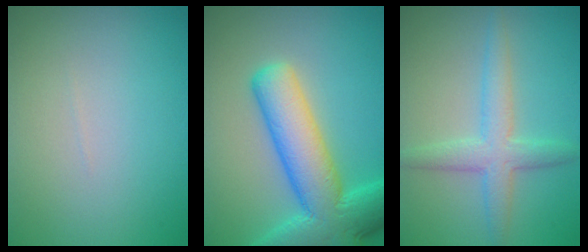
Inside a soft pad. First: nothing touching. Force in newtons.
{"total": 10.0, "press": 10.0, "slide": 0.6}
{"total": 3.6, "press": 3.6, "slide": 0.1}